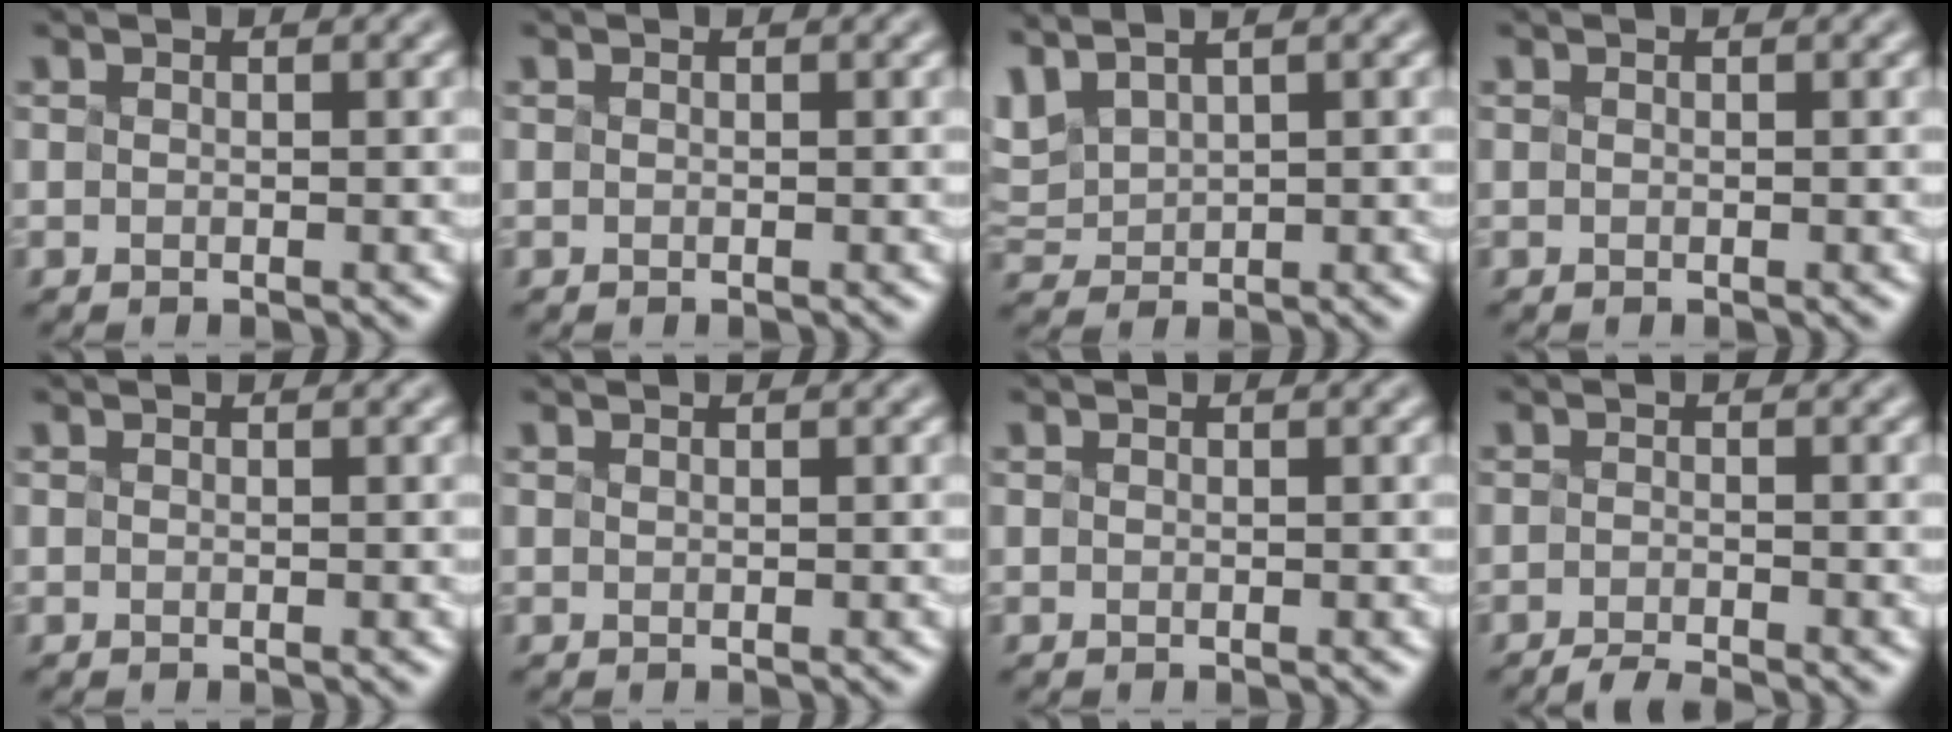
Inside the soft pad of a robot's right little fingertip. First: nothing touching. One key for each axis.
{"total": 0.0}
{"total": 3.1, "fx": 2.5, "fy": 0.9, "fz": 1.5, "tx": -0.062, "ty": 0.024, "tz": 0.069}
{"total": 0.0}
{"total": 0.0}
{"total": 0.5, "fx": 0.4, "fy": 0.3, "fz": 0.2, "tx": 0.001, "ty": 0.003, "tz": 0.006}
{"total": 0.0}
{"total": 2.0, "fx": -2.0, "fy": -0.2, "fz": 0.2, "tx": 0.001, "ty": -0.001, "tz": -0.030}